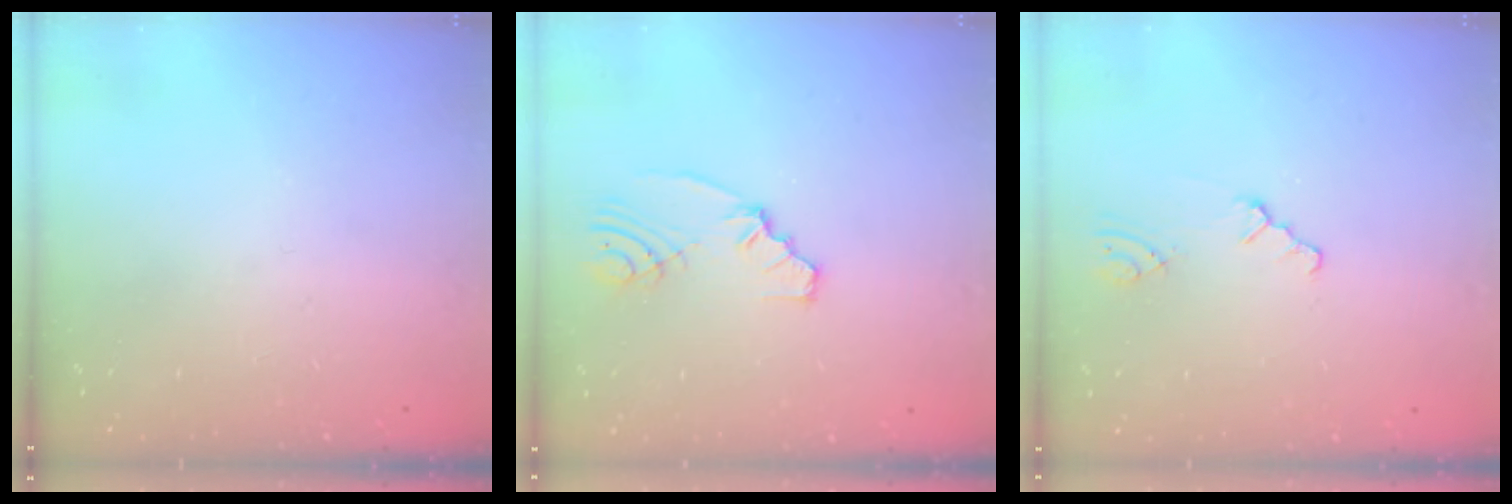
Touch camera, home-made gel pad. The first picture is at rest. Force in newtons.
{"total": 5.3, "press": 3.8, "slide": 3.6}
{"total": 0.8, "press": 0.8, "slide": 0.2}